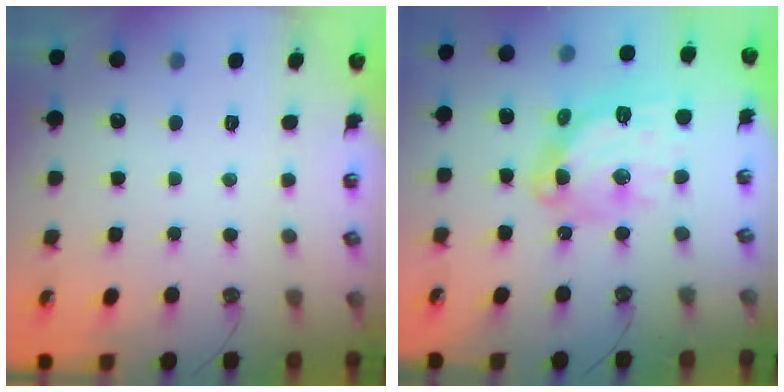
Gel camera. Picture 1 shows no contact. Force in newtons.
{"total": 17.5, "press": 17.4, "slide": 1.7}